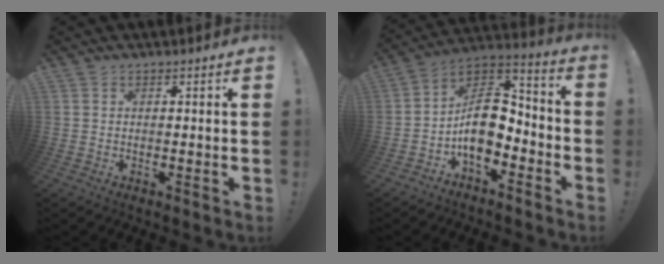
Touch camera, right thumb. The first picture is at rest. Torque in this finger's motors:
{"motor_torque": [2.56, 1.59, 1.80, -0.96, 0.53]}